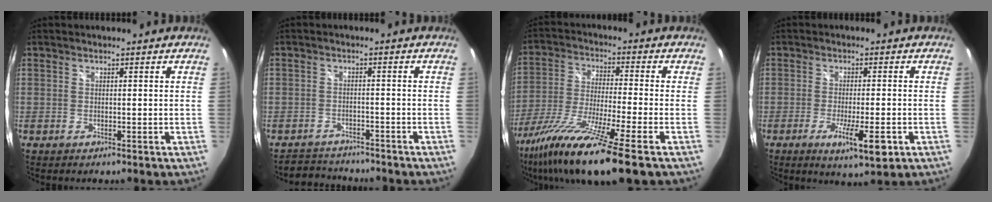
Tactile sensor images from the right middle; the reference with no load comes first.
{"total": 4.8, "force": [-4.5, 1.6, -0.2], "torque": [-0.013, 0.014, -0.076]}
{"total": 16.9, "force": [-11.5, 0.0, 12.4], "torque": [-0.251, -0.054, -0.208]}
{"total": 7.4, "force": [-3.1, 1.0, 6.6], "torque": [-0.123, -0.023, -0.049]}